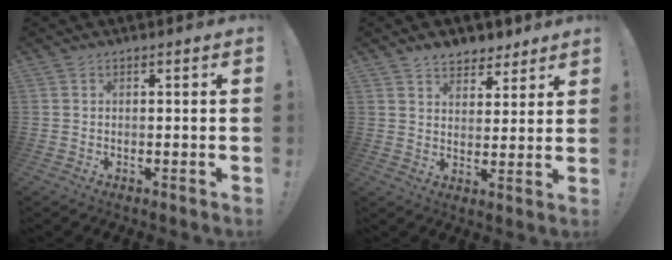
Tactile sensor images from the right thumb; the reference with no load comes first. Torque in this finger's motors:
{"motor_torque": [-0.18, 0.25, 0.41, 0.30, 0.00]}